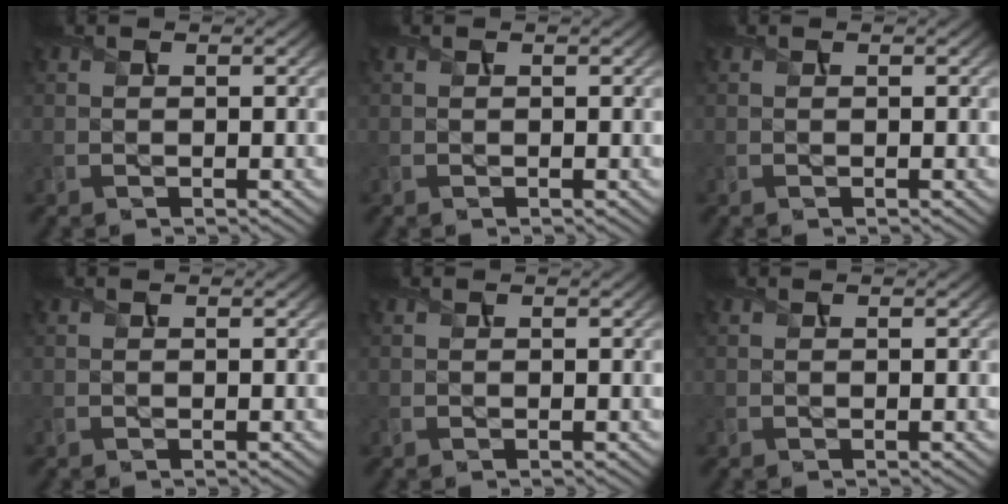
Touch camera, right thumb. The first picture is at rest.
{"total": 0.0}
{"total": 0.0}
{"total": 0.0}
{"total": 0.0}
{"total": 0.0}